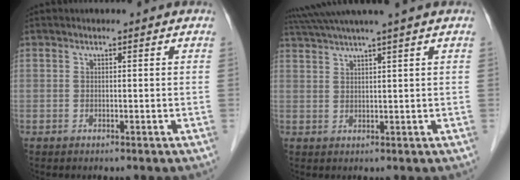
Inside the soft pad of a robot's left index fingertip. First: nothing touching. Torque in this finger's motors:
{"motor_torque": [0.22, -0.36, 0.80, 0.21]}